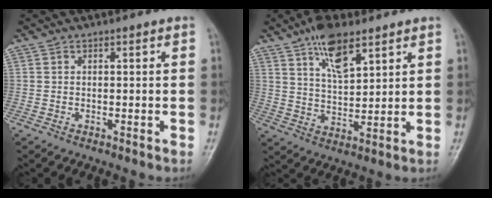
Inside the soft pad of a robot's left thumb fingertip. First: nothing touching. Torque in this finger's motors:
{"motor_torque": [1.43, 0.72, 0.82, -0.94, 0.04]}